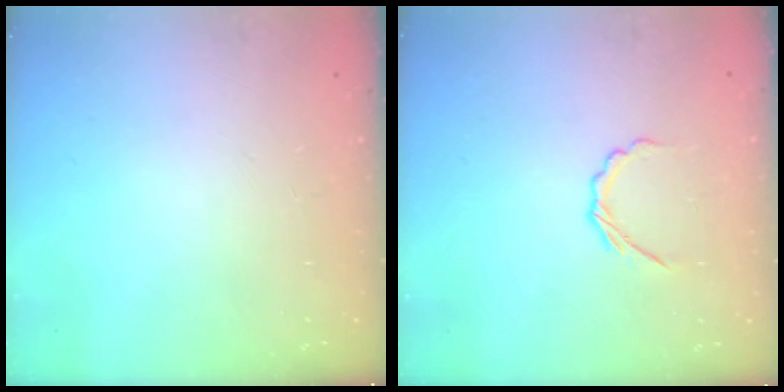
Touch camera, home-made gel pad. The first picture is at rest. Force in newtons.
{"total": 3.2, "press": 3.0, "slide": 1.2}